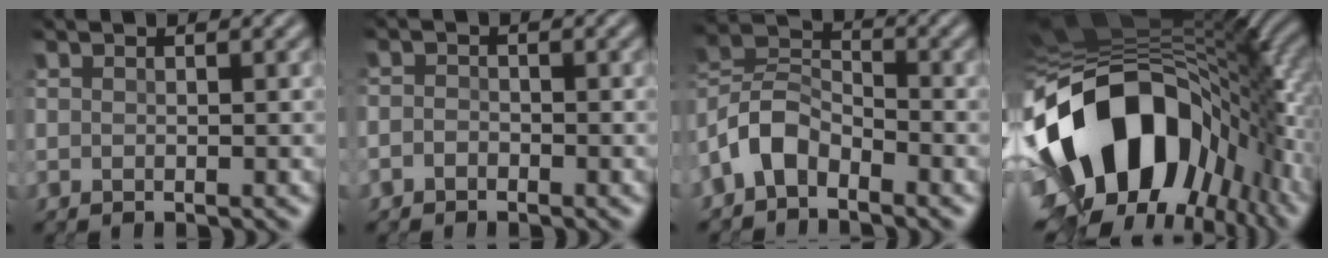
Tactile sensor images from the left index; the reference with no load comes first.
{"total": 1.1, "force": [-0.8, 0.7, 0.3], "torque": [0.005, 0.006, -0.024]}
{"total": 5.0, "force": [-3.1, 2.6, 2.8], "torque": [-0.062, 0.012, -0.075]}
{"total": 18.7, "force": [-4.2, 11.7, 14.0], "torque": [-0.271, -0.013, -0.074]}